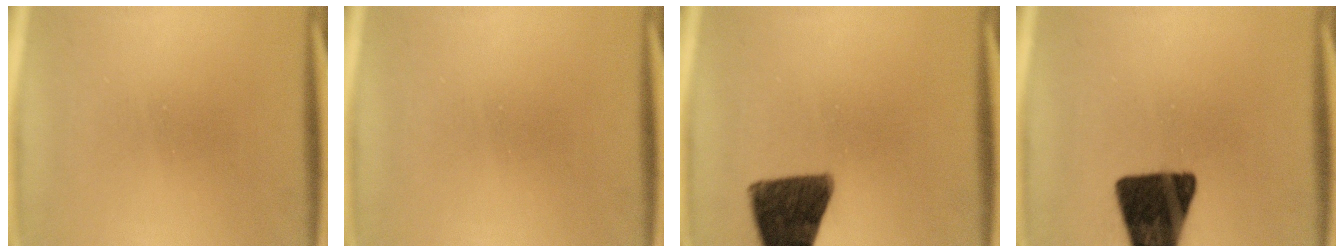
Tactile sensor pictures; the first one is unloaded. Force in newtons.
{"total": 0.0}
{"total": 13.2}
{"total": 17.5}